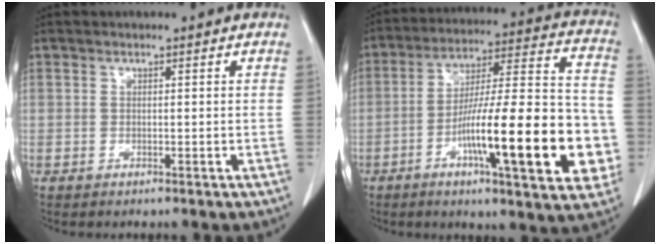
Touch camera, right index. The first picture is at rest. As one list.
[{"total": 22.3, "force": [-6.6, 3.5, 21.1], "torque": [-0.288, 0.011, -0.095]}]